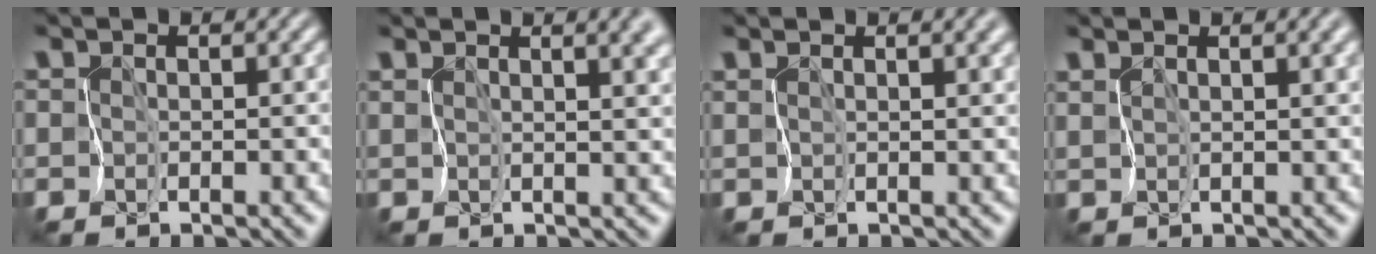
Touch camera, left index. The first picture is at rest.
{"total": 8.4, "force": [4.5, 3.6, 6.0], "torque": [-0.079, 0.030, 0.056]}
{"total": 4.3, "force": [2.5, 1.6, 3.1], "torque": [-0.047, 0.014, 0.037]}
{"total": 5.1, "force": [2.9, 1.9, 3.7], "torque": [-0.070, 0.014, 0.046]}